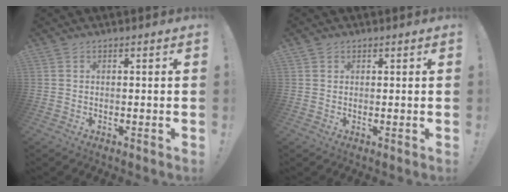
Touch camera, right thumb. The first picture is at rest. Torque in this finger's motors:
{"motor_torque": [-0.10, 0.10, -0.23, 0.13, 0.05]}